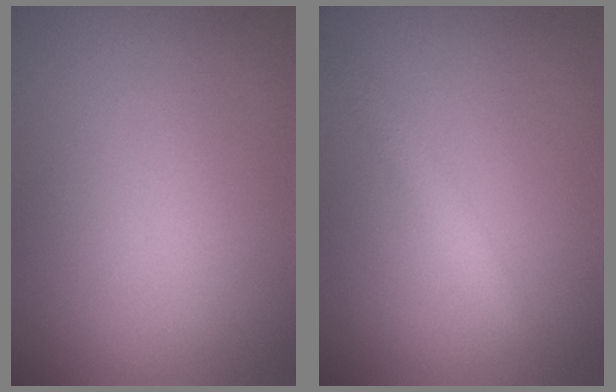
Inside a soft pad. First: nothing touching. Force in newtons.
{"total": 1.4, "press": 1.4, "slide": 0.1}